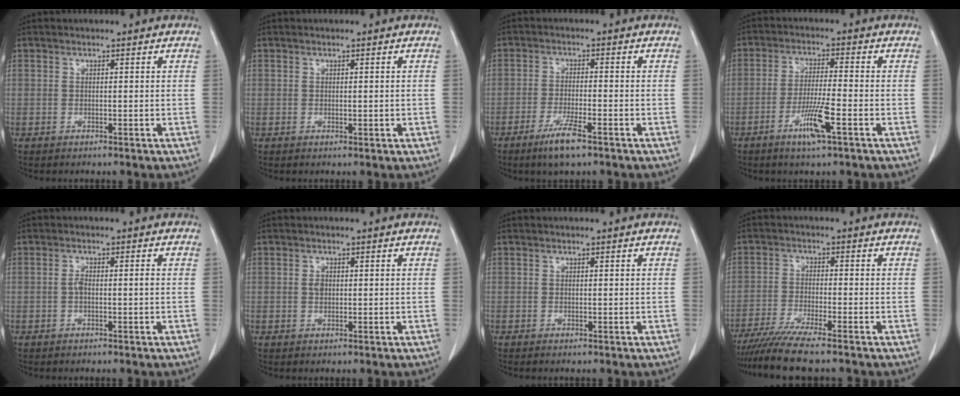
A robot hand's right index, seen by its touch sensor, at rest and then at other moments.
{"total": 0.6, "force": [0.0, 0.4, 0.4], "torque": [-0.005, -0.001, 0.004]}
{"total": 5.6, "force": [-3.7, 0.5, 4.2], "torque": [-0.084, -0.010, -0.068]}
{"total": 6.7, "force": [-3.2, 0.1, 5.9], "torque": [-0.112, -0.011, -0.060]}
{"total": 1.8, "force": [-0.4, 0.4, 1.7], "torque": [-0.030, 0.002, -0.006]}
{"total": 1.2, "force": [0.1, 0.8, 0.9], "torque": [-0.014, 0.002, 0.001]}
{"total": 0.6, "force": [-0.5, 0.0, 0.3], "torque": [-0.009, -0.002, -0.009]}
{"total": 8.1, "force": [-6.9, -0.8, 4.2], "torque": [-0.063, -0.024, -0.117]}